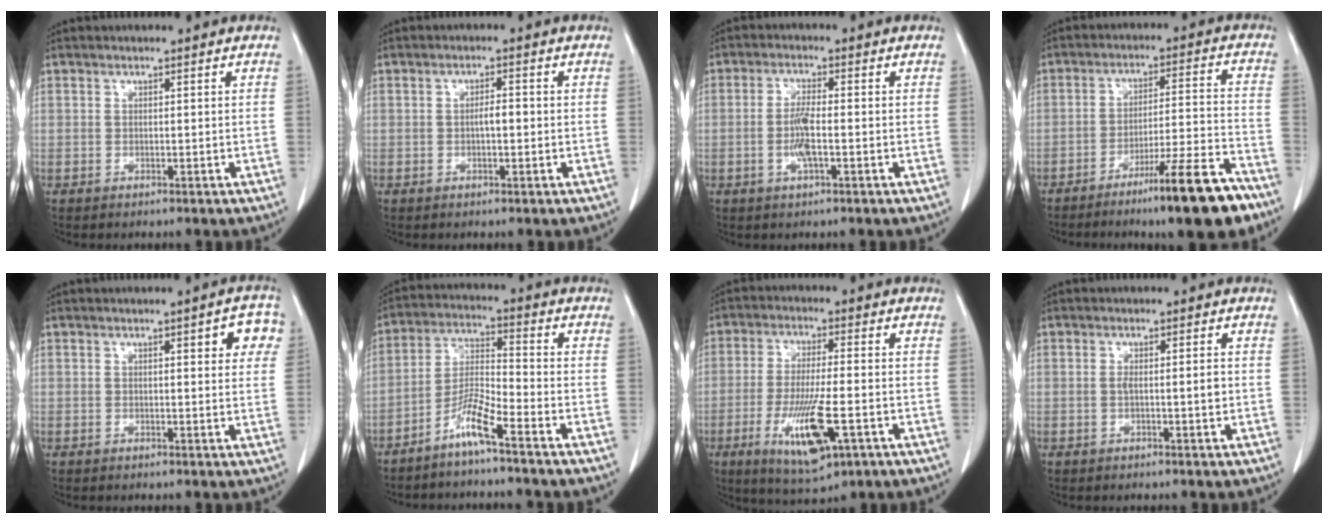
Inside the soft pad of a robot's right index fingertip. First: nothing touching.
{"total": 2.1, "force": [-0.3, 0.6, 2.0], "torque": [-0.036, 0.004, -0.005]}
{"total": 4.2, "force": [-0.8, 0.6, 4.1], "torque": [-0.083, -0.001, -0.014]}
{"total": 13.3, "force": [-9.2, 0.3, 9.7], "torque": [-0.141, -0.004, -0.145]}
{"total": 4.7, "force": [1.8, 1.4, 4.1], "torque": [-0.038, 0.009, 0.014]}
{"total": 6.5, "force": [-4.7, -0.2, 4.5], "torque": [-0.096, -0.008, -0.098]}
{"total": 11.6, "force": [-4.1, 2.1, 10.6], "torque": [-0.197, -0.022, -0.062]}
{"total": 2.3, "force": [0.0, 0.4, 2.3], "torque": [-0.038, 0.002, 0.003]}